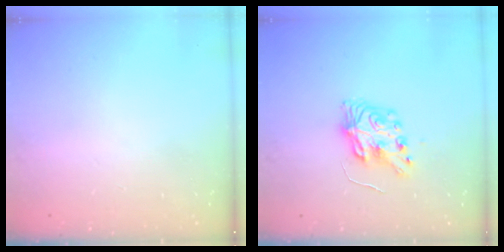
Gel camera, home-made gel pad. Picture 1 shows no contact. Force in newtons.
{"total": 8.5, "press": 8.5, "slide": 0.3}